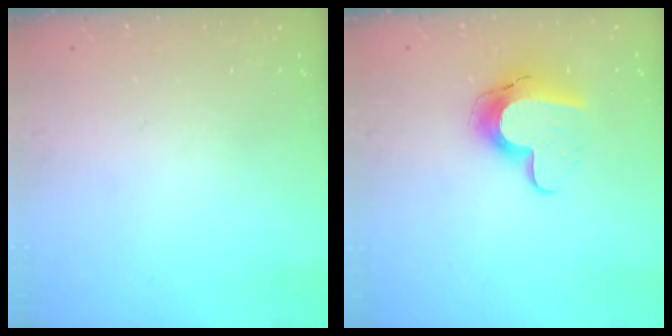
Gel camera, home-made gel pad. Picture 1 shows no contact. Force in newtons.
{"total": 11.6, "press": 11.5, "slide": 0.9}